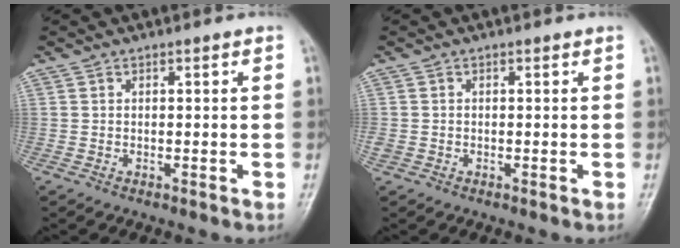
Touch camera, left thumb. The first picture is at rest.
{"total": 1.2, "force": [-0.3, 1.0, 0.6], "torque": [-0.016, 0.000, -0.007]}